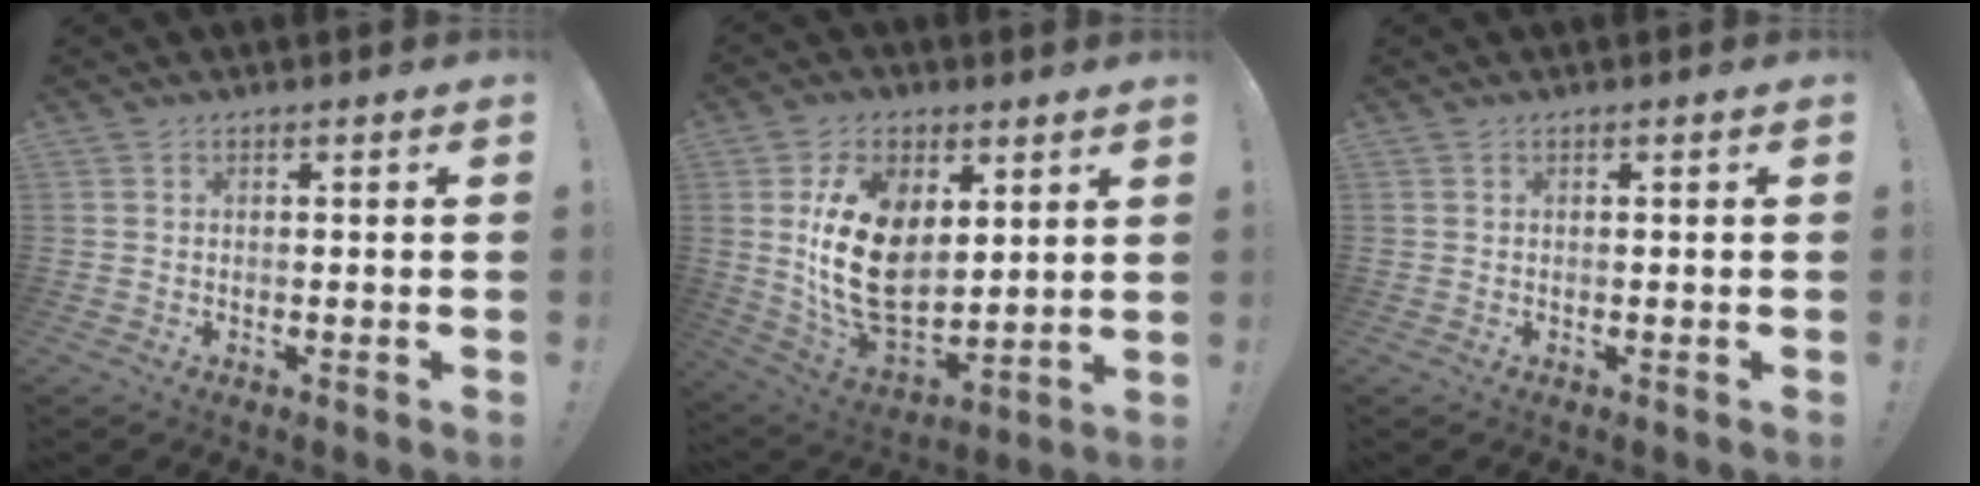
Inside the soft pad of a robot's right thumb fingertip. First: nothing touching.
{"total": 19.5, "force": [4.2, 13.5, 13.4], "torque": [-0.251, -0.031, 0.080]}
{"total": 0.0}